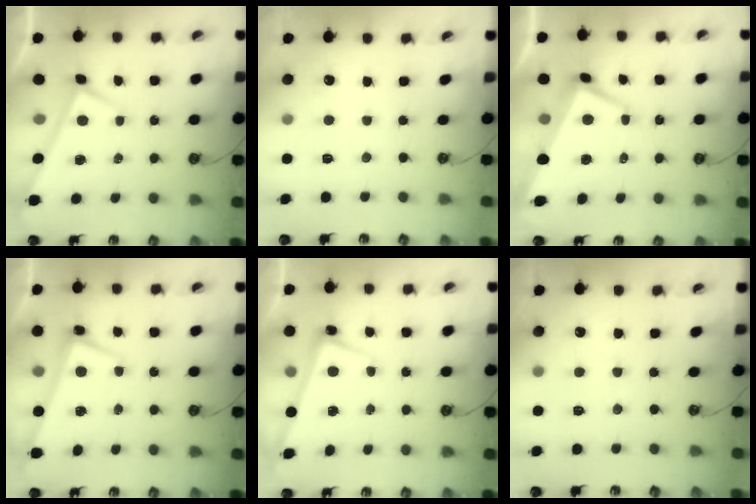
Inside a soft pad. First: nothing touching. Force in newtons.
{"total": 5.9, "press": 5.9, "slide": 0.4}
{"total": 1.6, "press": 1.0, "slide": 1.3}
{"total": 1.3, "press": 1.1, "slide": 0.8}
{"total": 2.5, "press": 2.4, "slide": 0.6}
{"total": 1.8, "press": 1.7, "slide": 0.6}